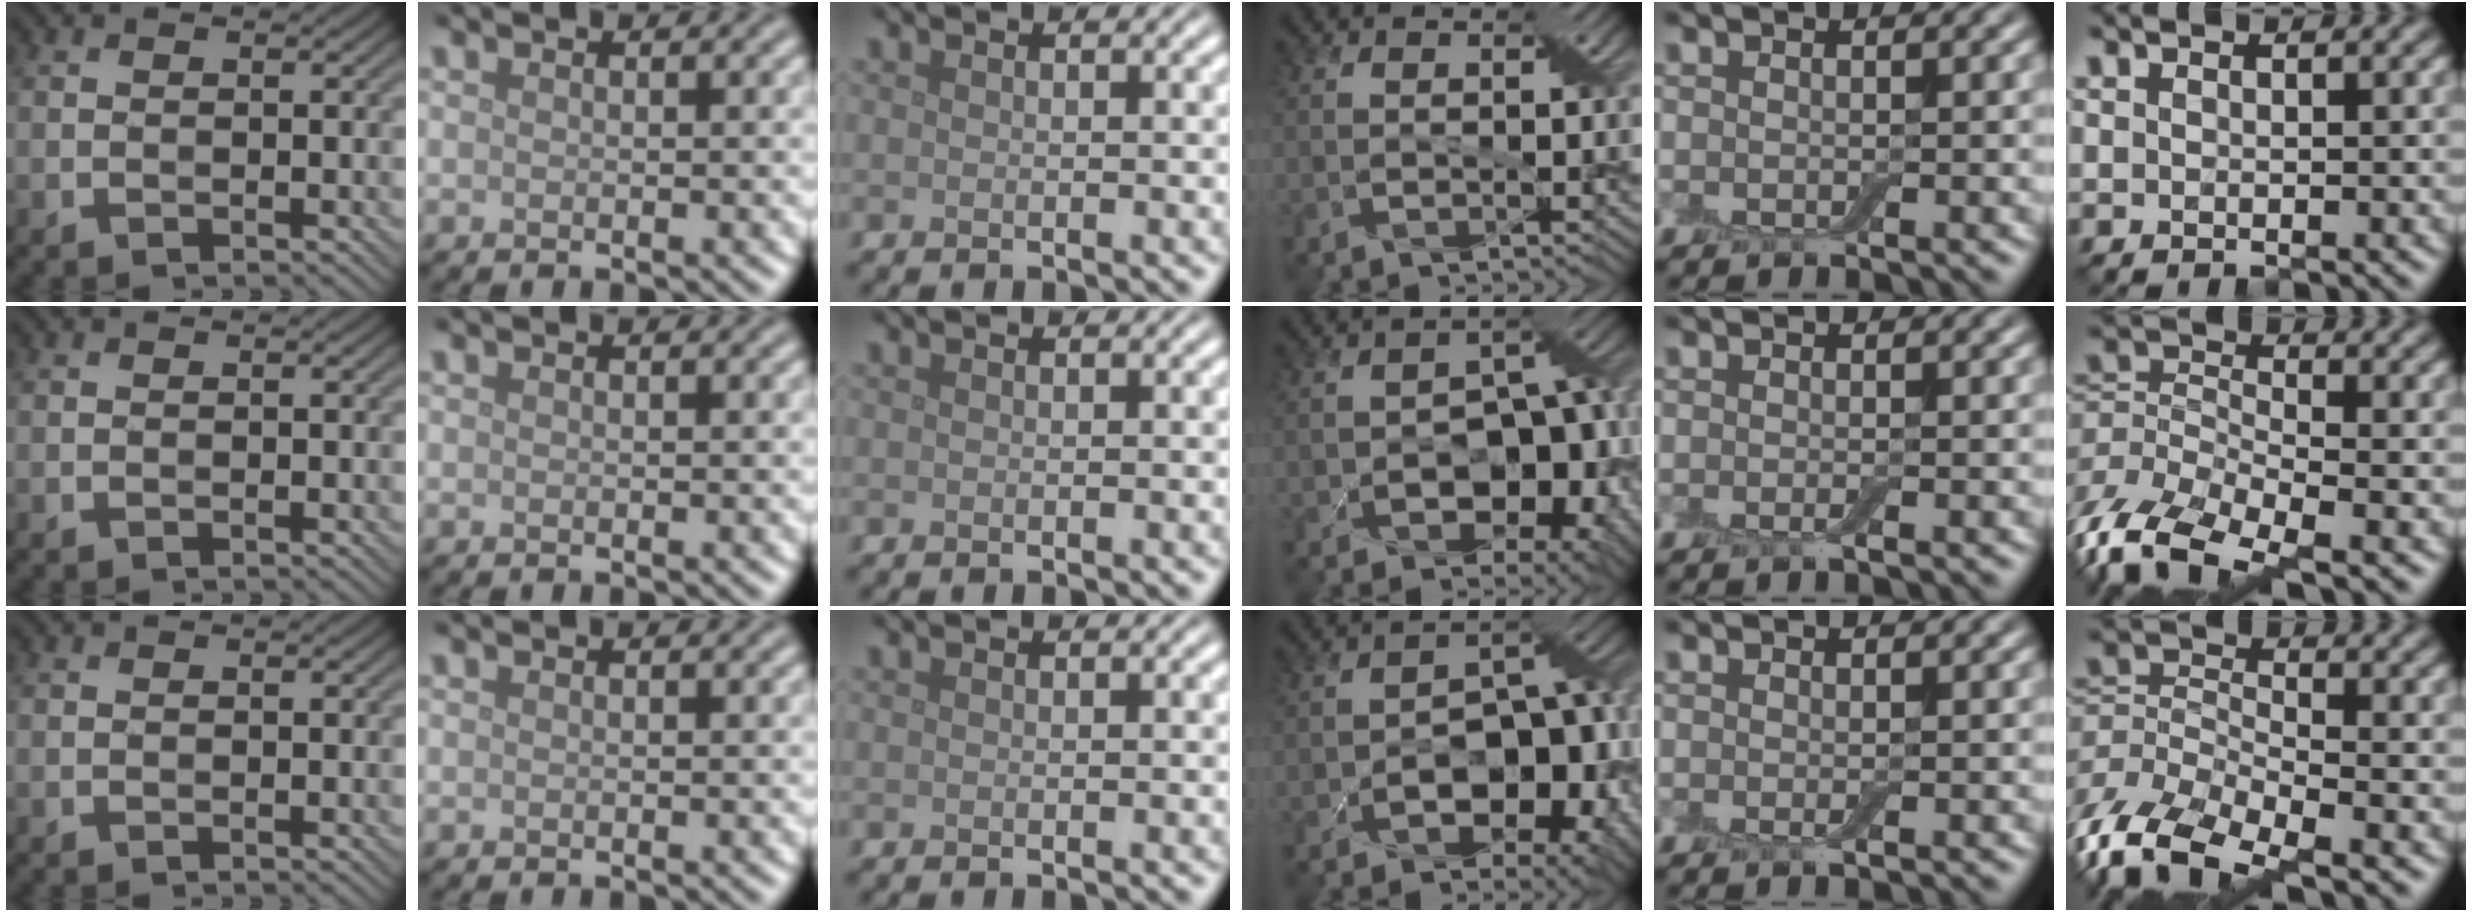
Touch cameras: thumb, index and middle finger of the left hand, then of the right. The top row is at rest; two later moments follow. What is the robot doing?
{"motion": "pour", "object": "bowl"}